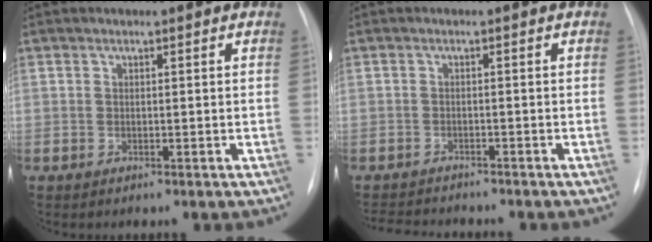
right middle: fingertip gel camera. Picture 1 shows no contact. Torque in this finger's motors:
{"motor_torque": [0.07, -0.09, 0.00, 0.00]}